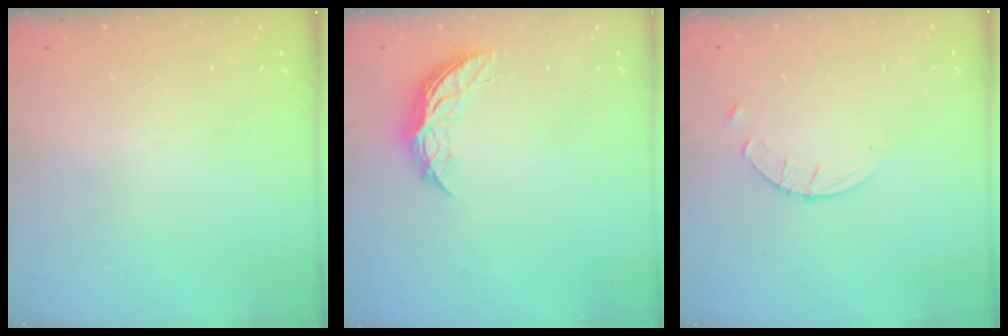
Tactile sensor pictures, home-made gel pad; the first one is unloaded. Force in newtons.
{"total": 8.8, "press": 8.8, "slide": 0.5}
{"total": 5.6, "press": 5.5, "slide": 0.7}